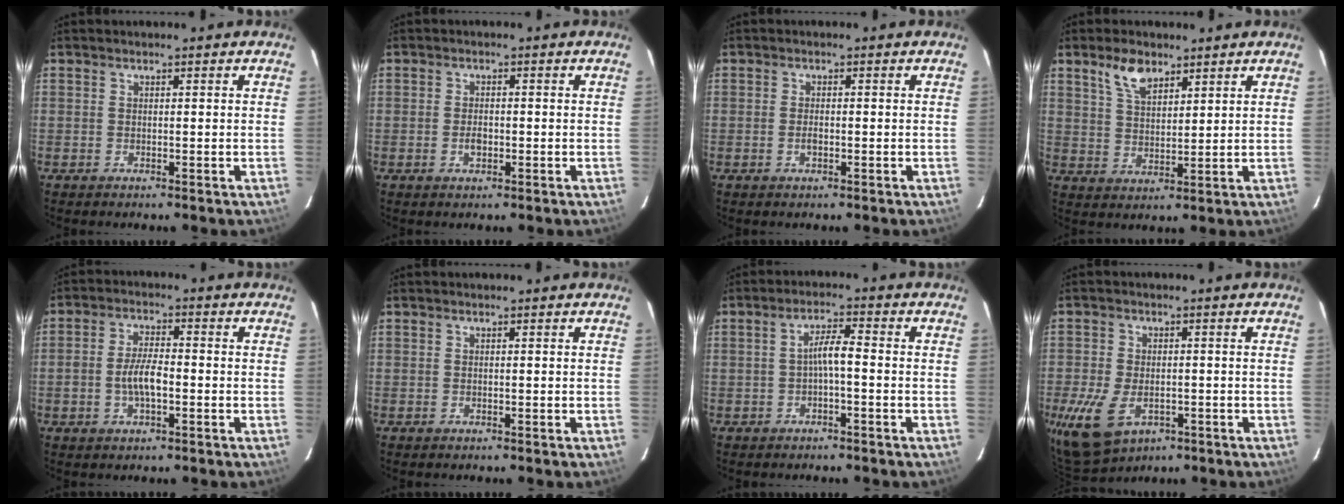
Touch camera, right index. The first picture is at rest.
{"total": 2.2, "force": [-0.7, 1.3, 1.7], "torque": [-0.032, 0.001, -0.012]}
{"total": 1.5, "force": [-0.5, 0.7, 1.2], "torque": [-0.026, 0.001, -0.010]}
{"total": 6.4, "force": [4.3, 3.1, 3.6], "torque": [-0.064, 0.006, 0.083]}
{"total": 5.6, "force": [-1.5, 2.2, 4.9], "torque": [-0.099, 0.007, -0.026]}
{"total": 0.0}
{"total": 3.4, "force": [-1.0, 0.4, 3.2], "torque": [-0.062, 0.010, -0.018]}
{"total": 10.5, "force": [-4.2, 6.5, 7.0], "torque": [-0.165, -0.027, -0.067]}